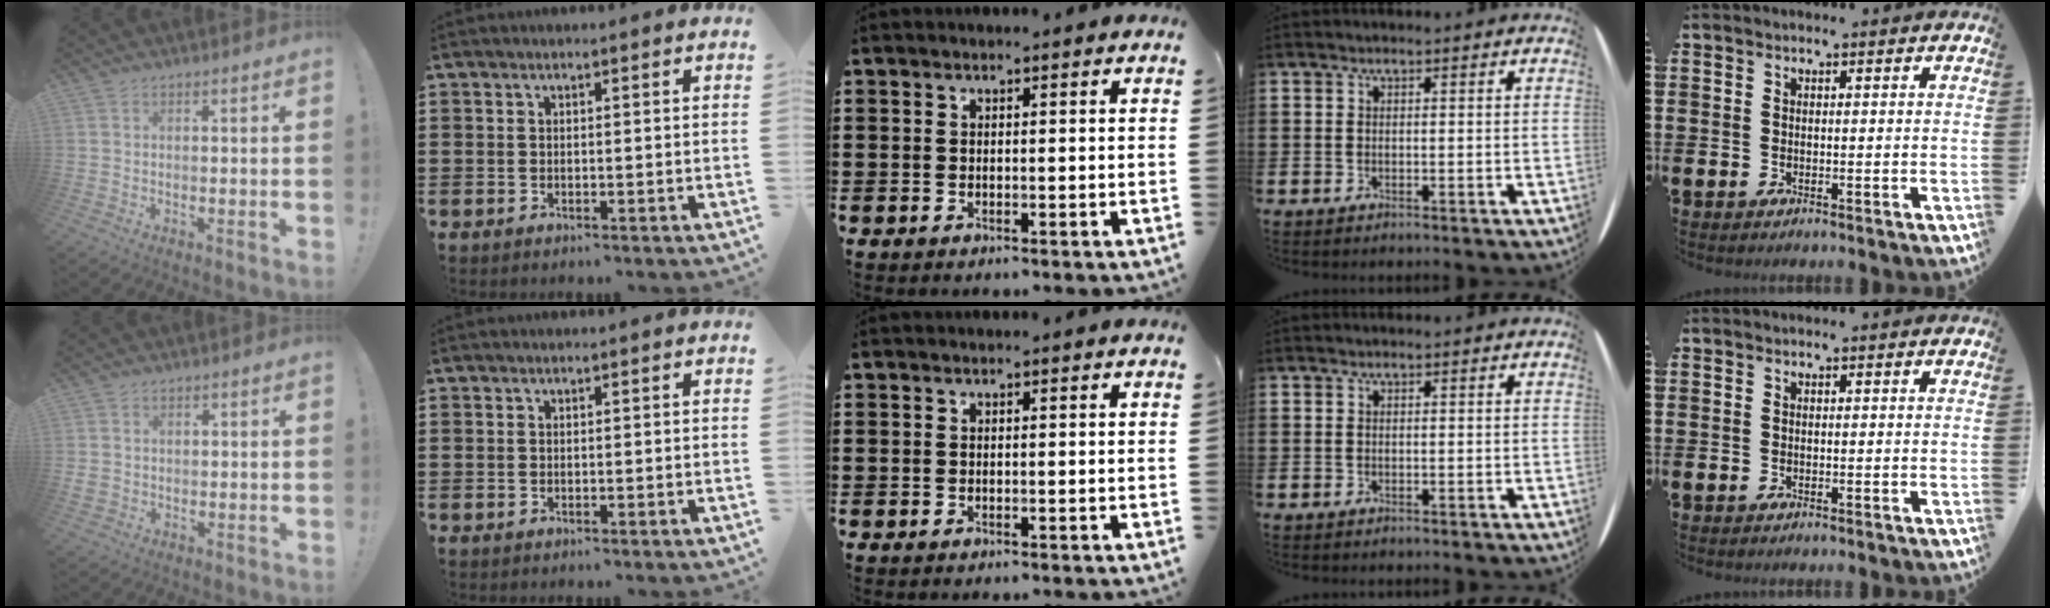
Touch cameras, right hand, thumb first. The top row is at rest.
{"thumb": {"total": 1.9, "force": [0.5, 1.7, 0.6], "torque": [-0.011, 0.000, 0.010]}}